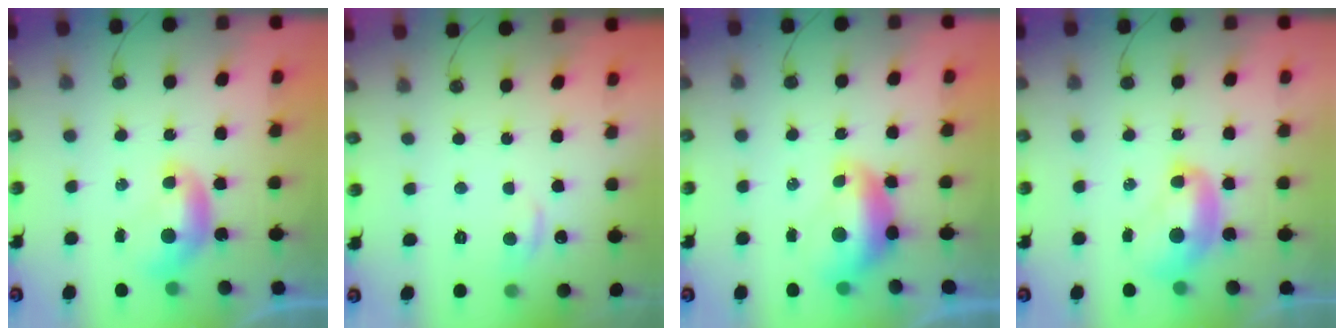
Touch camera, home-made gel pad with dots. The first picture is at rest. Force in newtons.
{"total": 1.4, "press": 1.1, "slide": 0.9}
{"total": 1.6, "press": 1.5, "slide": 0.6}
{"total": 2.4, "press": 2.4, "slide": 0.3}